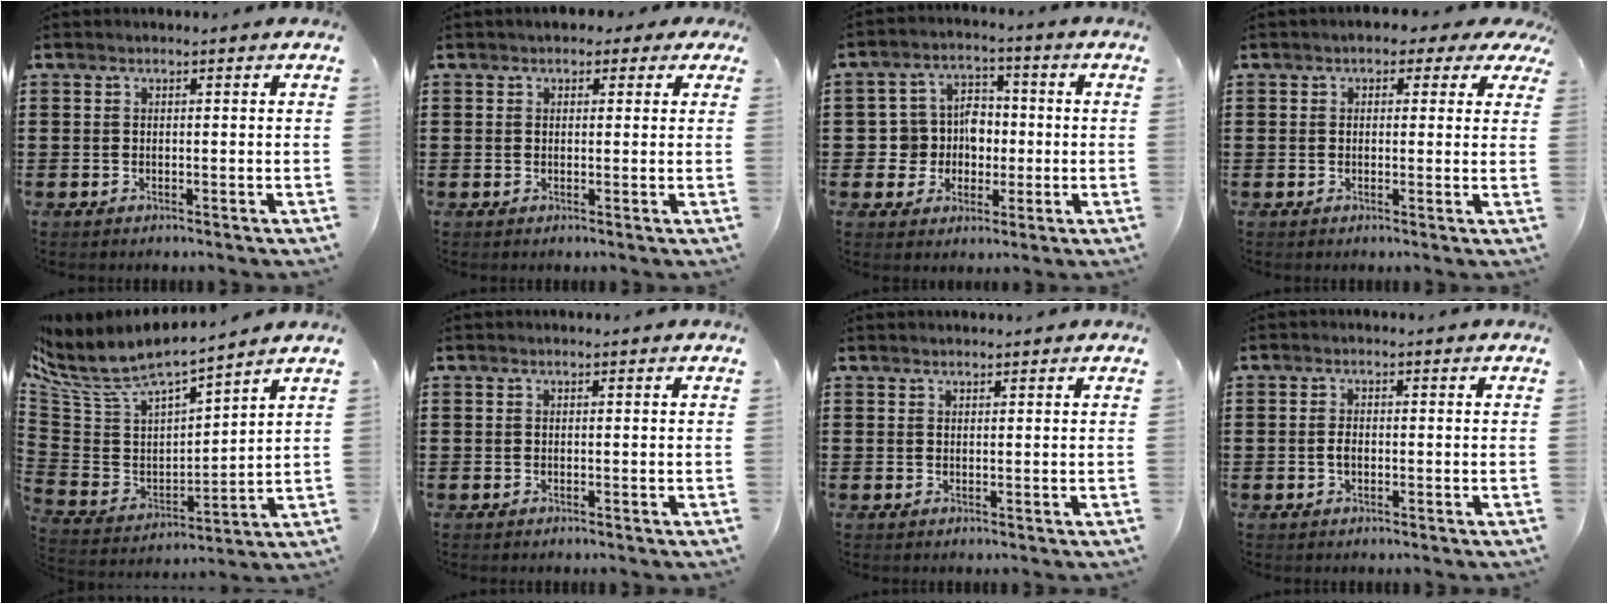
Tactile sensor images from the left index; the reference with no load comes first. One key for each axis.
{"total": 1.7, "fx": 0.7, "fy": 1.4, "fz": 0.6, "tx": -0.010, "ty": 0.007, "tz": 0.009}
{"total": 6.4, "fx": -0.1, "fy": 6.1, "fz": 2.0, "tx": -0.064, "ty": 0.018, "tz": -0.002}
{"total": 2.3, "fx": 1.1, "fy": 1.6, "fz": 1.2, "tx": -0.015, "ty": 0.003, "tz": 0.013}
{"total": 8.1, "fx": 7.0, "fy": 2.4, "fz": 3.4, "tx": -0.102, "ty": -0.051, "tz": 0.118}
{"total": 0.0}
{"total": 0.8, "fx": 0.8, "fy": 0.1, "fz": 0.1, "tx": -0.003, "ty": -0.001, "tz": 0.016}
{"total": 1.6, "fx": -0.4, "fy": 0.9, "fz": 1.2, "tx": -0.033, "ty": 0.000, "tz": -0.011}